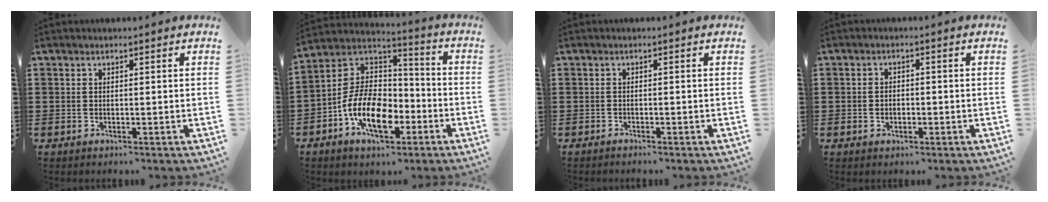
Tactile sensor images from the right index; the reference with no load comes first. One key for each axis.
{"total": 12.1, "fx": -5.2, "fy": 7.0, "fz": 8.3, "tx": -0.186, "ty": 0.007, "tz": -0.100}
{"total": 0.6, "fx": -0.6, "fy": -0.1, "fz": 0.0, "tx": 0.000, "ty": -0.002, "tz": -0.013}
{"total": 1.1, "fx": -0.5, "fy": 0.8, "fz": 0.6, "tx": -0.014, "ty": 0.001, "tz": -0.010}